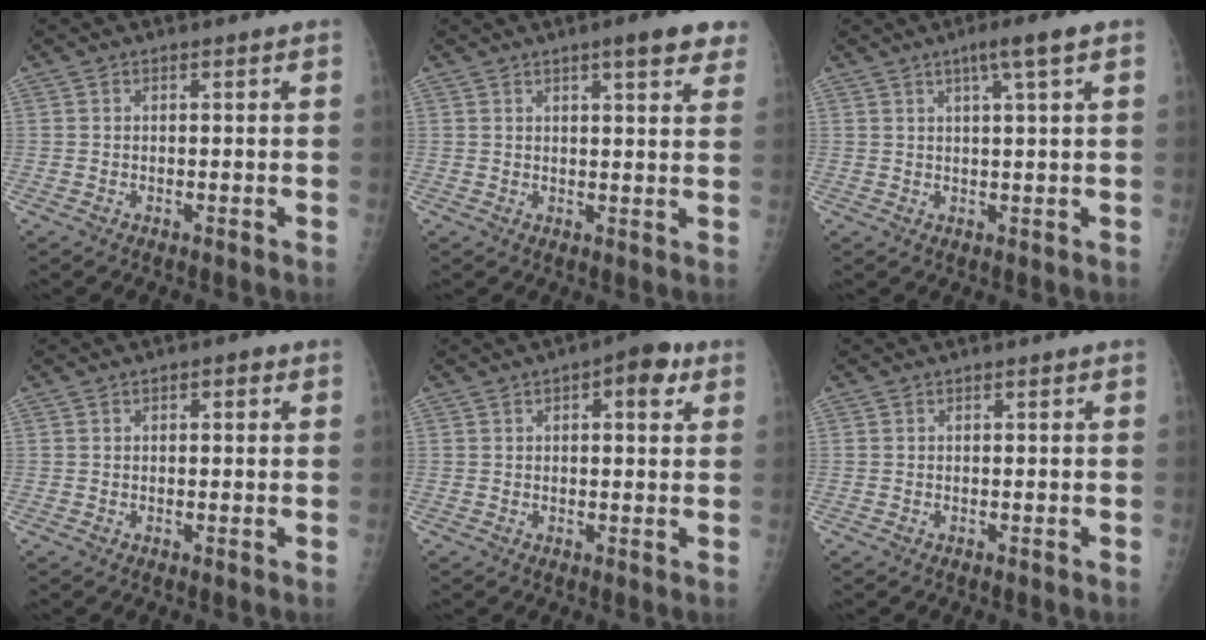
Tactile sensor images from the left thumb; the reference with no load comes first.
{"total": 7.3, "force": [4.6, 1.6, 5.4], "torque": [-0.051, -0.015, 0.055]}
{"total": 4.6, "force": [2.4, -0.2, 3.9], "torque": [-0.069, -0.003, 0.041]}
{"total": 1.9, "force": [0.8, 1.1, 1.4], "torque": [-0.011, 0.002, 0.008]}
{"total": 6.5, "force": [2.8, 2.8, 5.1], "torque": [-0.046, 0.000, 0.029]}
{"total": 0.0}